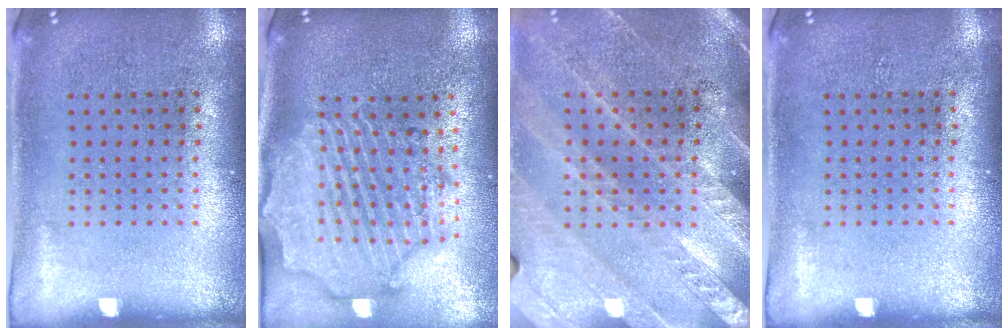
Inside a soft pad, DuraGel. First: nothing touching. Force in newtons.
{"total": 3.0, "press": 2.6, "slide": 1.5}
{"total": 2.9, "press": 2.6, "slide": 1.4}
{"total": 0.0}